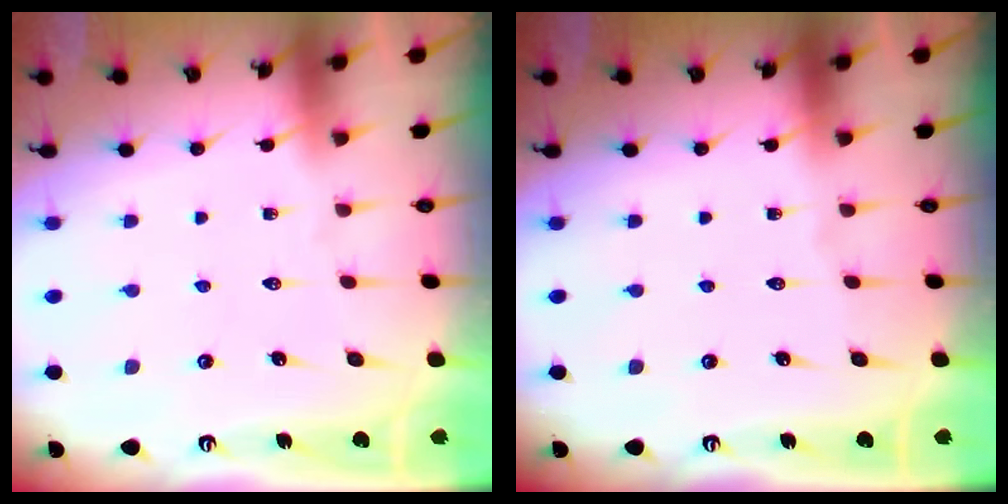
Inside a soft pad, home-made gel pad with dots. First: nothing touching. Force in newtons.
{"total": 0.0}